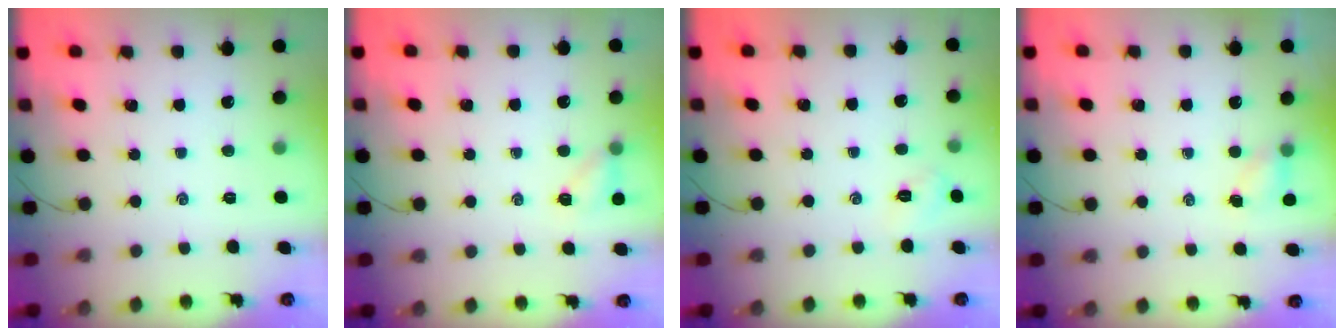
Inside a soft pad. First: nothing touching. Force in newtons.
{"total": 4.8, "press": 4.5, "slide": 1.5}
{"total": 3.1, "press": 2.9, "slide": 1.0}
{"total": 3.6, "press": 3.5, "slide": 1.1}